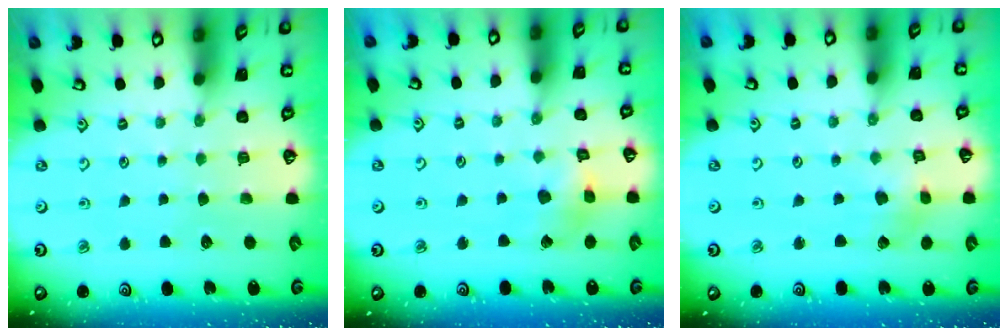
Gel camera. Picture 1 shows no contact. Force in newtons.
{"total": 5.8, "press": 5.8, "slide": 0.5}
{"total": 2.3, "press": 2.3, "slide": 0.3}